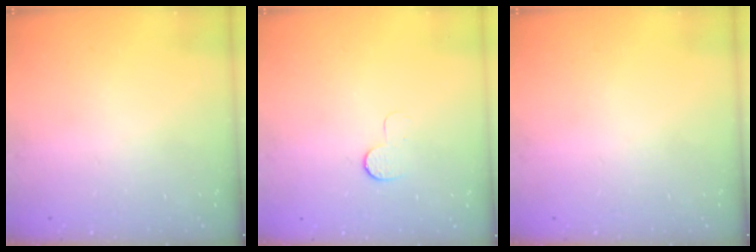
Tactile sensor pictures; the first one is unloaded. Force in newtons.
{"total": 5.7, "press": 5.6, "slide": 0.6}
{"total": 0.0}